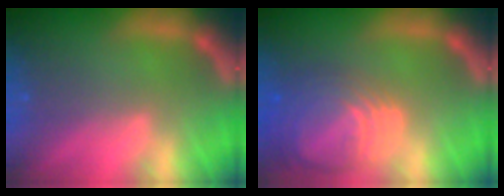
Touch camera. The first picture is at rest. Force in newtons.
{"total": 10.0}